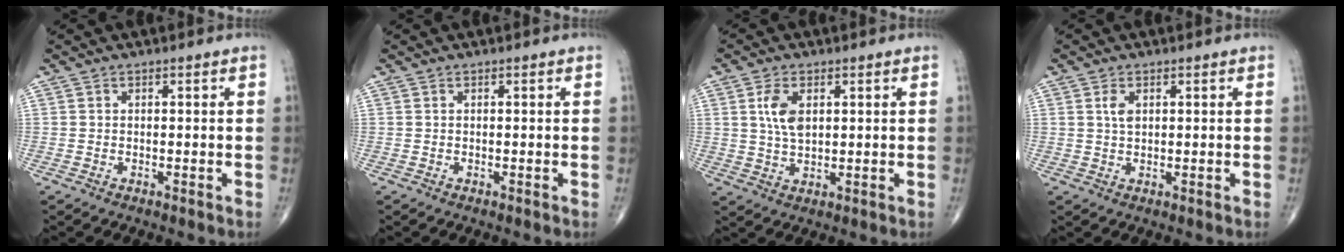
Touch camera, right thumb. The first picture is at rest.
{"total": 0.0}
{"total": 5.9, "force": [1.7, 3.3, 4.6], "torque": [-0.089, -0.007, 0.033]}
{"total": 2.3, "force": [0.8, 1.4, 1.7], "torque": [-0.031, -0.001, 0.016]}